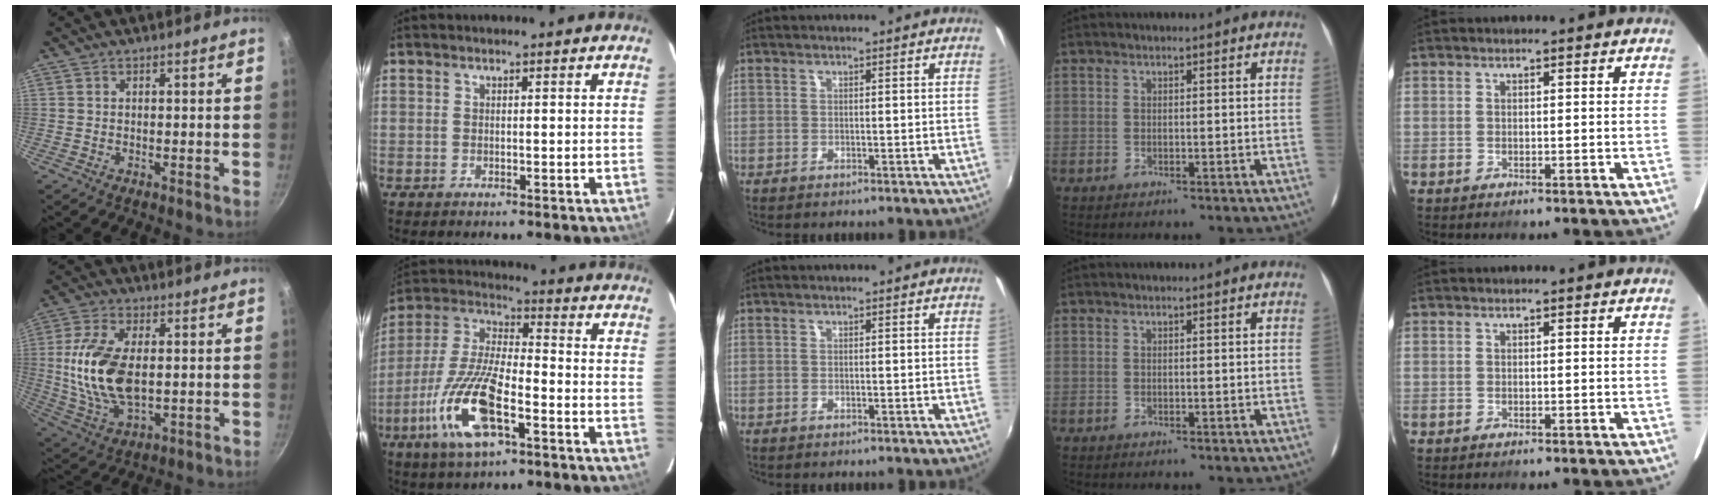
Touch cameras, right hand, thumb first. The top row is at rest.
{"thumb": {"total": 15.6, "force": [0.7, 8.4, 13.1], "torque": [-0.253, -0.001, 0.018]}, "index": {"total": 16.8, "force": [-7.4, 5.5, 14.1], "torque": [-0.305, -0.015, -0.148]}}